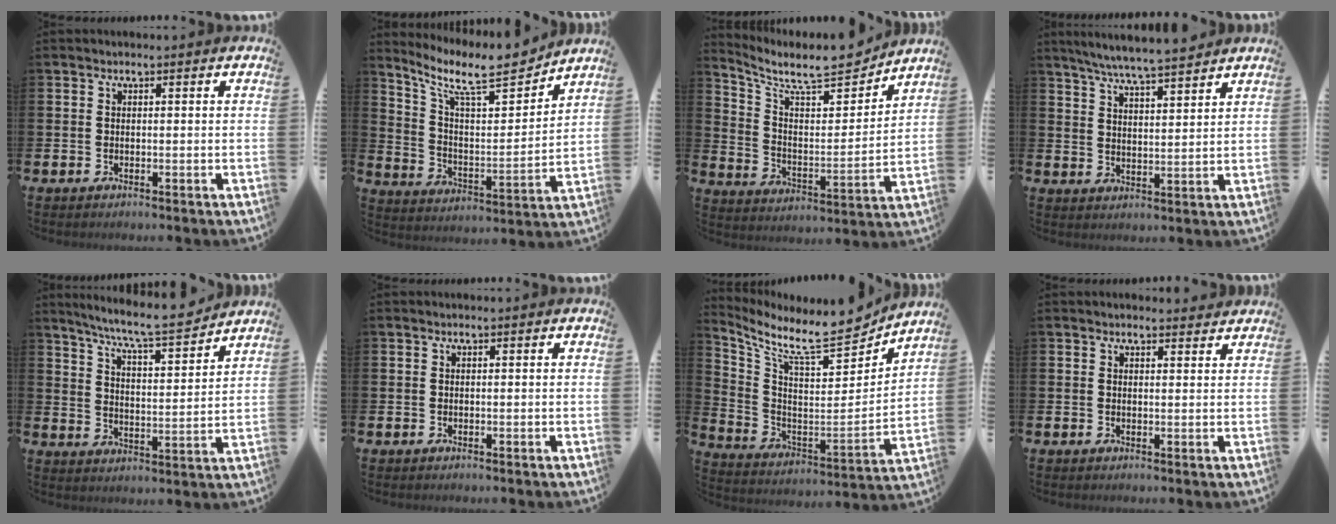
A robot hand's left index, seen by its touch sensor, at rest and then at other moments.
{"total": 10.4, "force": [8.9, 2.5, 4.7], "torque": [-0.115, -0.062, 0.151]}
{"total": 9.2, "force": [8.4, 2.2, 3.1], "torque": [-0.086, -0.069, 0.142]}
{"total": 6.3, "force": [6.0, -0.1, 1.8], "torque": [-0.054, -0.032, 0.106]}
{"total": 7.8, "force": [7.2, 0.3, 2.8], "torque": [-0.072, -0.052, 0.123]}
{"total": 0.0}
{"total": 11.5, "force": [10.0, 2.2, 5.2], "torque": [-0.124, -0.083, 0.160]}
{"total": 1.6, "force": [1.5, 0.4, 0.0], "torque": [0.008, -0.006, 0.026]}